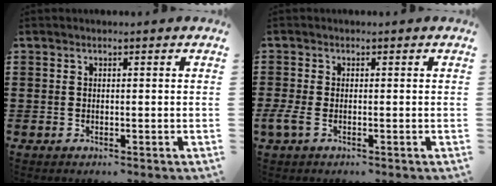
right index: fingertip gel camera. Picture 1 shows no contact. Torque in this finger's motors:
{"motor_torque": [0.74, 0.44, 0.34, 0.07]}